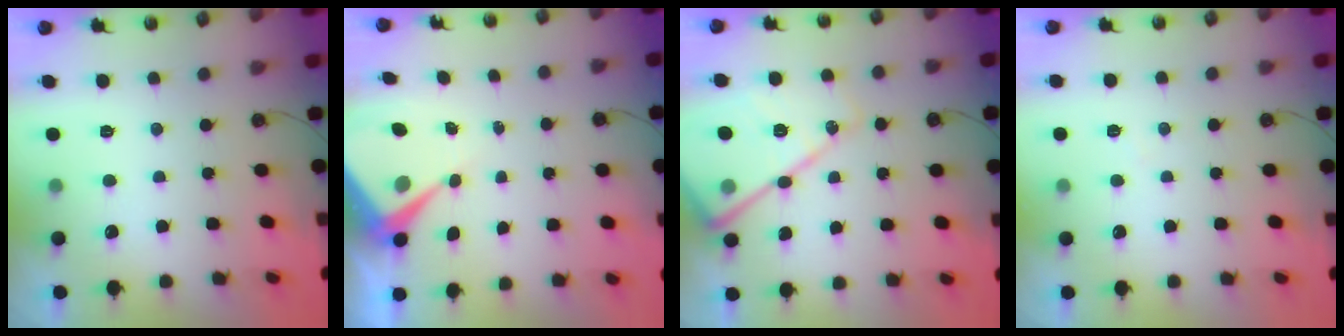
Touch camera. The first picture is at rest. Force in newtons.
{"total": 7.8, "press": 7.8, "slide": 0.6}
{"total": 17.2, "press": 17.1, "slide": 1.5}
{"total": 4.1, "press": 4.1, "slide": 0.6}